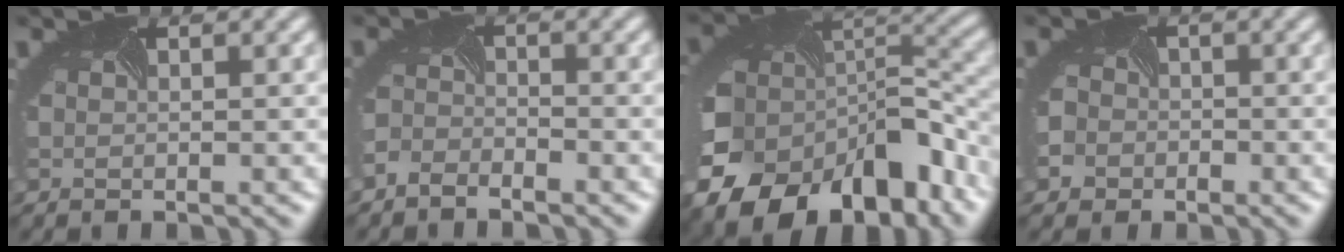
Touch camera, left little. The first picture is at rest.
{"total": 2.3, "force": [-2.2, 0.6, 0.4], "torque": [-0.016, -0.007, -0.050]}
{"total": 16.5, "force": [-7.7, 10.7, 9.9], "torque": [-0.218, -0.057, -0.099]}
{"total": 4.2, "force": [-2.3, 3.4, 0.8], "torque": [-0.001, -0.011, -0.043]}